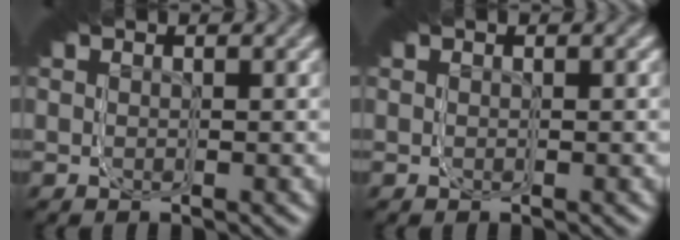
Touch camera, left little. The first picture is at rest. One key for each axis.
{"total": 0.0}